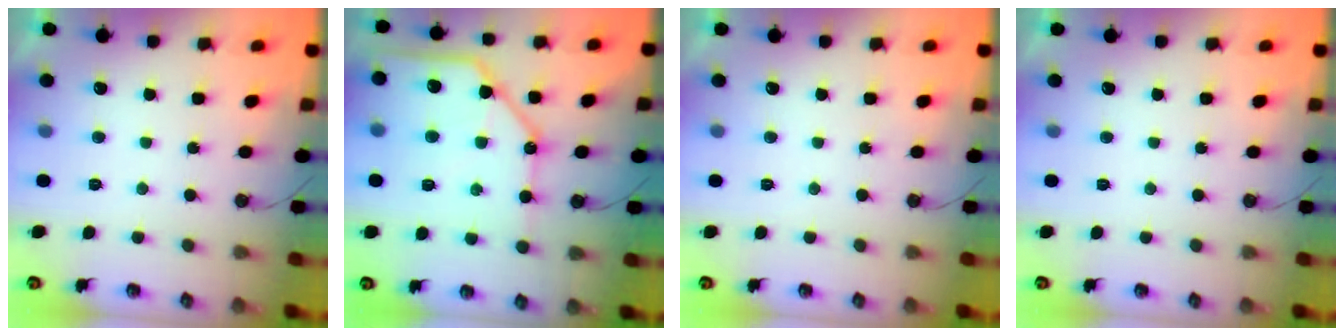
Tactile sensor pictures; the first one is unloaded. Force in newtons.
{"total": 17.9, "press": 17.8, "slide": 2.1}
{"total": 0.0}
{"total": 0.0}